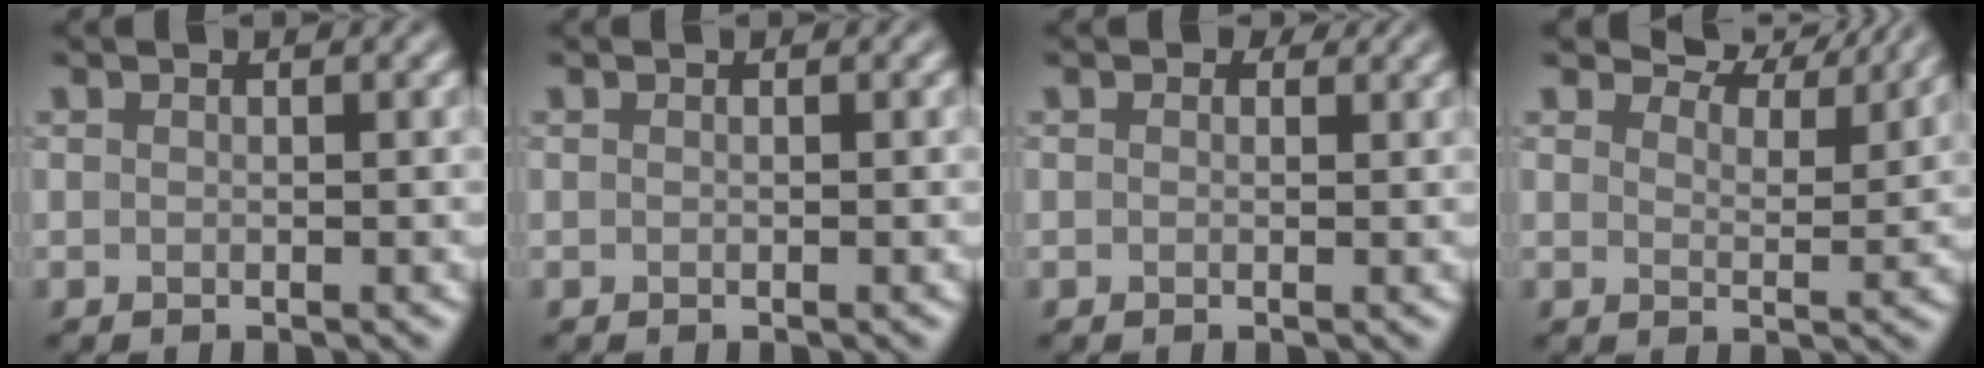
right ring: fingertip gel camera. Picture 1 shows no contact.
{"total": 0.0}
{"total": 0.8, "force": [0.5, 0.5, 0.3], "torque": [-0.003, -0.002, 0.003]}
{"total": 5.2, "force": [4.8, 1.1, 1.7], "torque": [-0.035, 0.004, 0.062]}